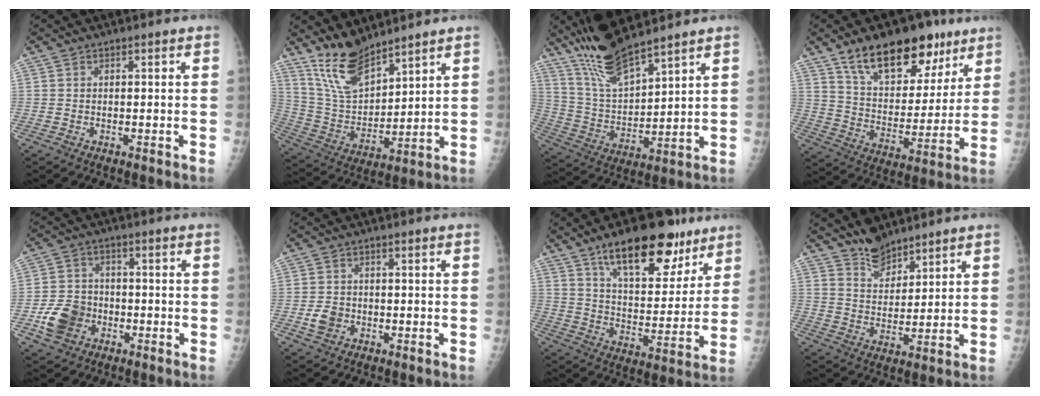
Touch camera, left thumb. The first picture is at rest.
{"total": 11.6, "force": [9.7, 3.9, 5.0], "torque": [-0.076, -0.062, 0.204]}
{"total": 13.5, "force": [11.1, 2.6, 7.2], "torque": [-0.128, -0.055, 0.225]}
{"total": 20.0, "force": [12.7, 10.4, 11.5], "torque": [-0.129, -0.051, 0.212]}
{"total": 8.6, "force": [-3.0, 7.0, 4.0], "torque": [-0.057, 0.017, -0.053]}
{"total": 3.6, "force": [-1.0, 2.9, 1.8], "torque": [-0.026, 0.004, -0.016]}
{"total": 19.8, "force": [12.5, 8.7, 12.7], "torque": [-0.145, -0.052, 0.202]}
{"total": 6.5, "force": [5.7, 2.8, 1.7], "torque": [-0.005, -0.047, 0.109]}